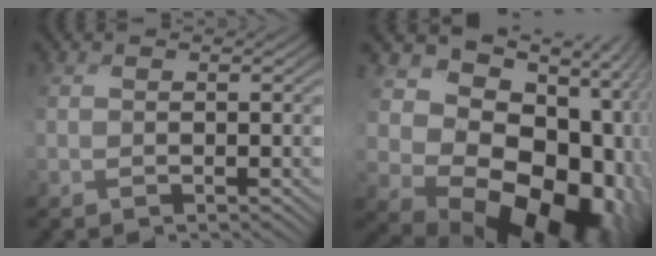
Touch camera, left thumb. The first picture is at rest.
{"total": 19.1, "force": [0.2, 14.2, 12.7], "torque": [-0.179, -0.034, 0.028]}